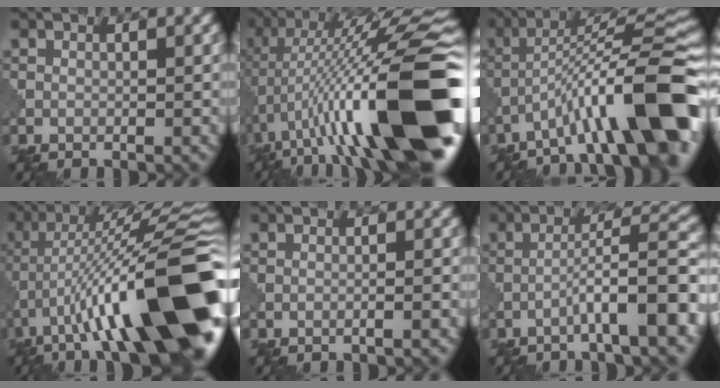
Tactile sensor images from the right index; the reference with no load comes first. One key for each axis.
{"total": 17.9, "fx": -4.0, "fy": 4.2, "fz": 16.9, "tx": -0.265, "ty": 0.041, "tz": -0.065}
{"total": 12.4, "fx": -6.3, "fy": 2.2, "fz": 10.4, "tx": -0.149, "ty": 0.025, "tz": -0.090}
{"total": 17.3, "fx": -6.0, "fy": 4.5, "fz": 15.6, "tx": -0.232, "ty": 0.041, "tz": -0.096}
{"total": 0.8, "fx": -0.5, "fy": 0.3, "fz": 0.6, "tx": 0.002, "ty": 0.006, "tz": -0.019}
{"total": 6.8, "fx": -2.9, "fy": 0.8, "fz": 6.1, "tx": -0.086, "ty": 0.026, "tz": -0.052}